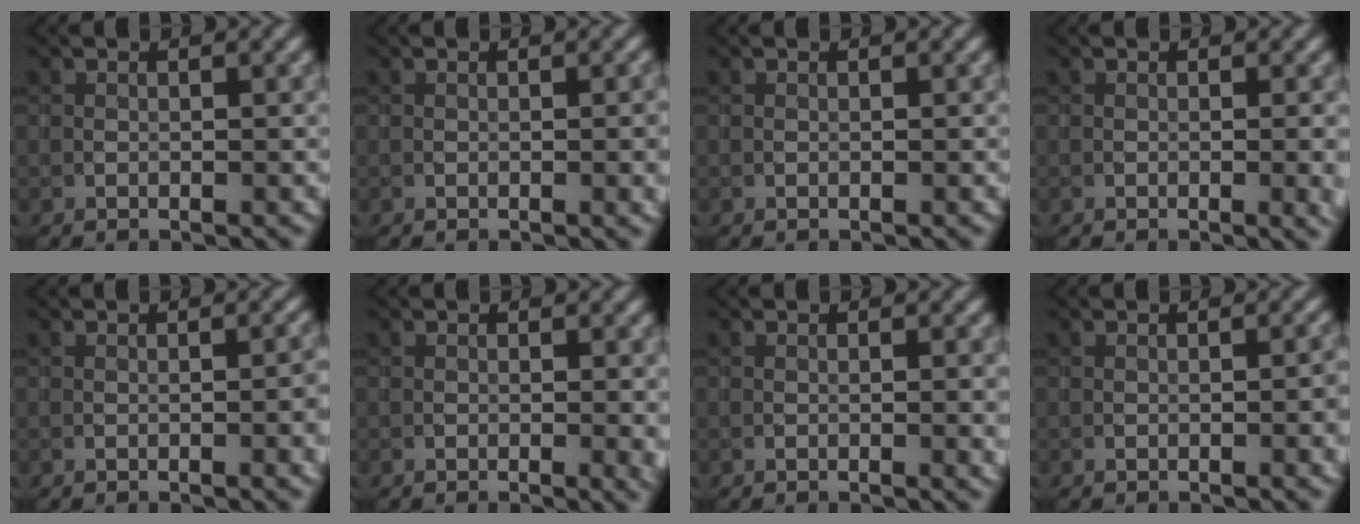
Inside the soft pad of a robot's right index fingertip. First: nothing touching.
{"total": 1.8, "force": [-0.4, 0.6, 1.6], "torque": [-0.024, -0.005, -0.003]}
{"total": 0.0}
{"total": 2.3, "force": [-0.6, 0.7, 2.1], "torque": [-0.030, -0.007, -0.003]}
{"total": 2.9, "force": [-1.0, 1.0, 2.5], "torque": [-0.034, -0.002, -0.009]}
{"total": 1.8, "force": [-0.4, 0.7, 1.7], "torque": [-0.024, -0.007, -0.003]}
{"total": 1.4, "force": [-0.1, 0.5, 1.3], "torque": [-0.020, -0.007, 0.002]}
{"total": 2.5, "force": [-0.9, 0.9, 2.2], "torque": [-0.029, -0.002, -0.007]}